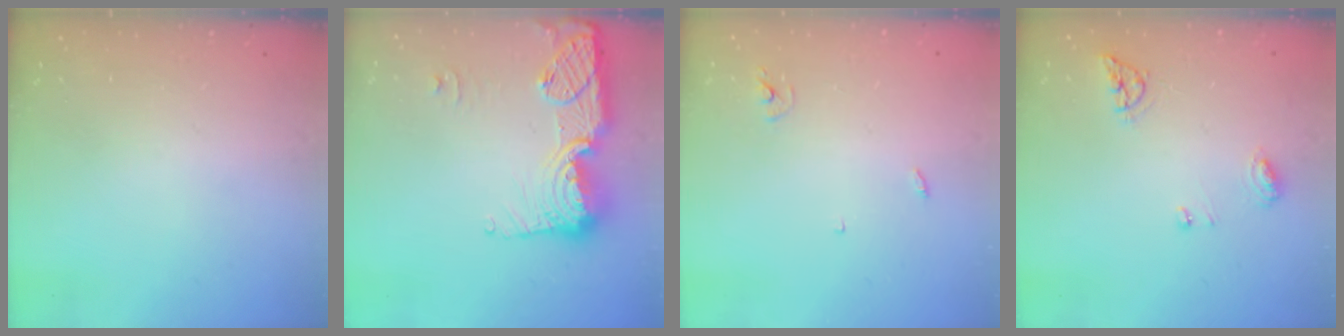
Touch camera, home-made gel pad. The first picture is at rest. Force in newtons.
{"total": 16.5, "press": 16.5, "slide": 1.1}
{"total": 2.4, "press": 2.4, "slide": 0.2}
{"total": 6.6, "press": 6.5, "slide": 0.6}